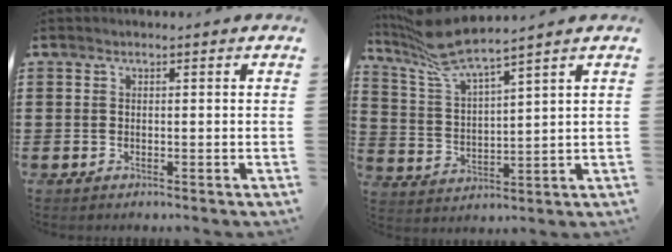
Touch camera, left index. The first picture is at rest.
{"total": 7.4, "force": [6.6, 0.5, 3.4], "torque": [-0.094, -0.030, 0.115]}